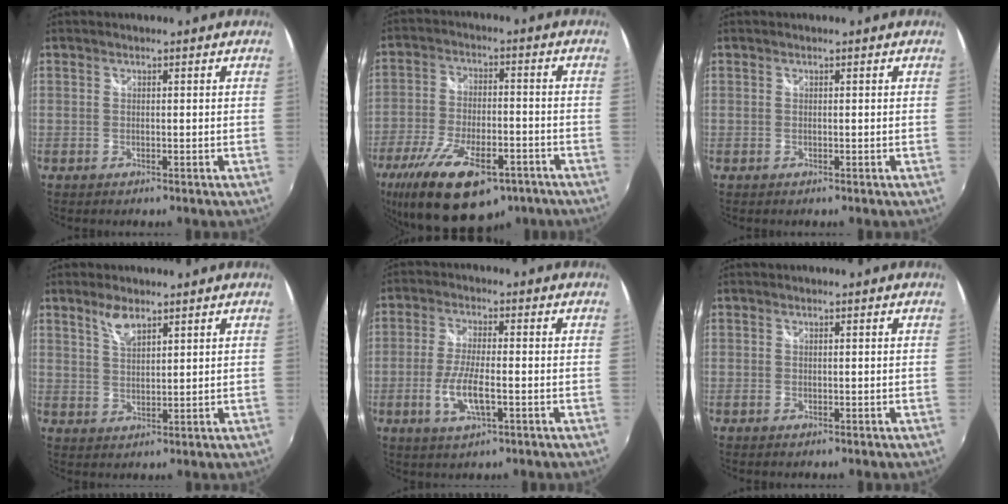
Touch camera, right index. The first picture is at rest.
{"total": 20.9, "force": [-13.1, 8.7, 13.7], "torque": [-0.278, -0.044, -0.205]}
{"total": 0.0}
{"total": 4.2, "force": [3.1, 1.5, 2.6], "torque": [-0.045, 0.001, 0.057]}
{"total": 7.7, "force": [-2.4, 2.1, 7.0], "torque": [-0.146, -0.009, -0.045]}
{"total": 0.0}